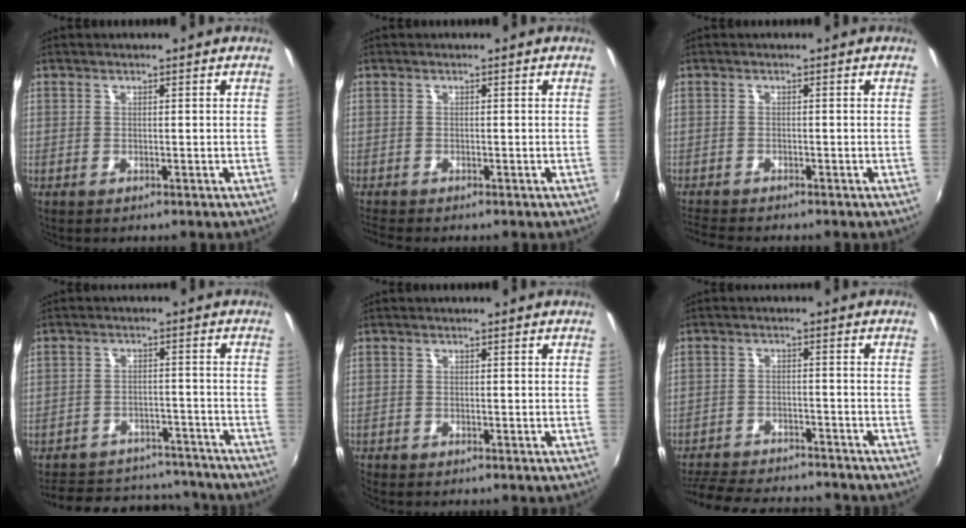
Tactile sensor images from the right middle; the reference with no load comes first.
{"total": 2.1, "force": [-1.9, 0.3, 0.8], "torque": [-0.020, -0.014, -0.035]}
{"total": 3.9, "force": [-3.7, 0.3, 1.2], "torque": [-0.038, -0.020, -0.071]}
{"total": 18.5, "force": [-15.8, 7.7, 5.9], "torque": [-0.133, 0.040, -0.192]}
{"total": 0.8, "force": [-0.8, 0.2, 0.1], "torque": [-0.003, -0.005, -0.019]}
{"total": 16.5, "force": [-14.7, 3.9, 6.5], "torque": [-0.144, -0.015, -0.217]}